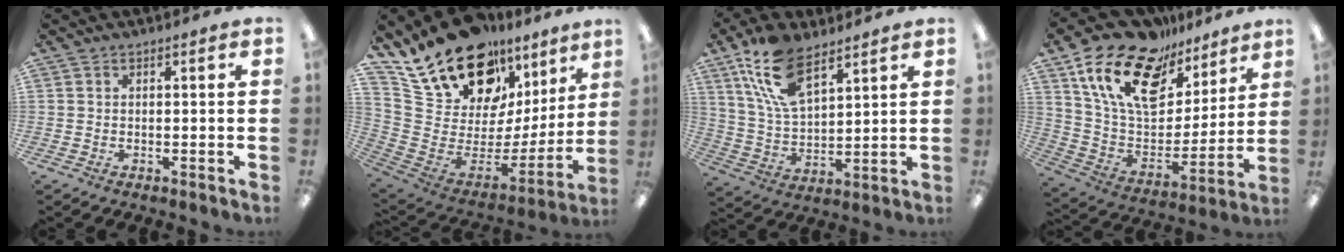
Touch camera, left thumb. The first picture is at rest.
{"total": 21.3, "force": [17.0, 9.6, 8.6], "torque": [-0.160, -0.130, 0.313]}
{"total": 14.4, "force": [8.6, 7.0, 9.2], "torque": [-0.191, -0.026, 0.160]}
{"total": 20.7, "force": [13.3, 10.8, 11.6], "torque": [-0.214, -0.074, 0.239]}